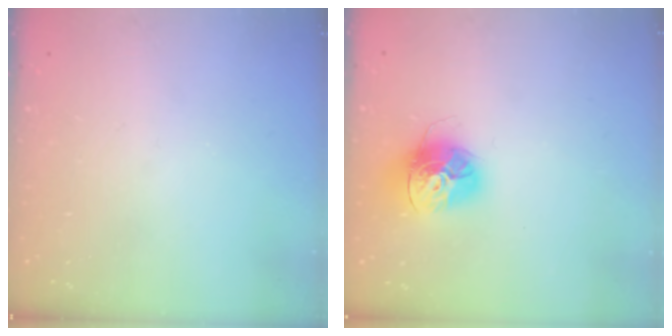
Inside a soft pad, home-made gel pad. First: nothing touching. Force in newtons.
{"total": 14.5, "press": 14.4, "slide": 1.5}